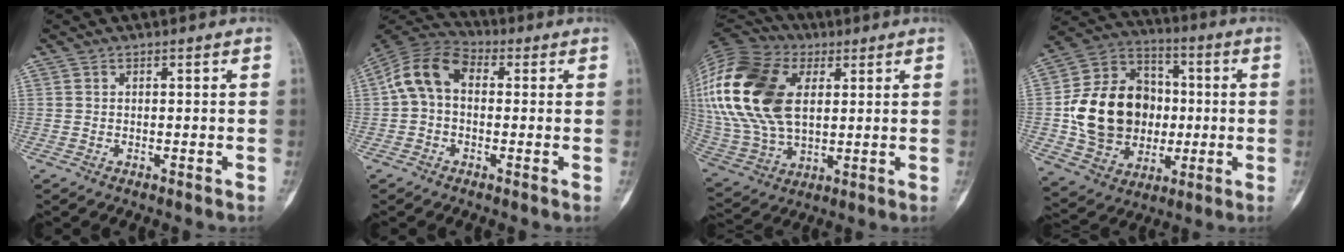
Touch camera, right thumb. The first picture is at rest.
{"total": 9.7, "force": [0.6, 6.8, 6.9], "torque": [-0.122, 0.031, -0.003]}
{"total": 28.4, "force": [7.2, 17.7, 21.0], "torque": [-0.474, 0.014, 0.136]}
{"total": 20.9, "force": [-0.6, 16.7, 12.4], "torque": [-0.187, 0.026, 0.003]}